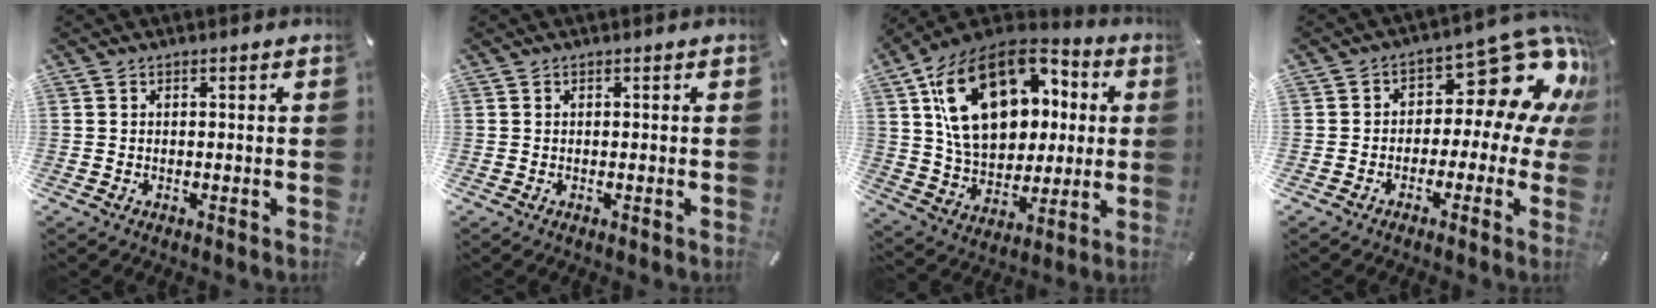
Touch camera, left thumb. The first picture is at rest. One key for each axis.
{"total": 0.0}
{"total": 22.9, "fx": 7.6, "fy": 16.2, "fz": 14.3, "tx": -0.259, "ty": -0.028, "tz": 0.140}
{"total": 15.9, "fx": 7.3, "fy": 8.4, "fz": 11.4, "tx": -0.151, "ty": -0.051, "tz": 0.117}